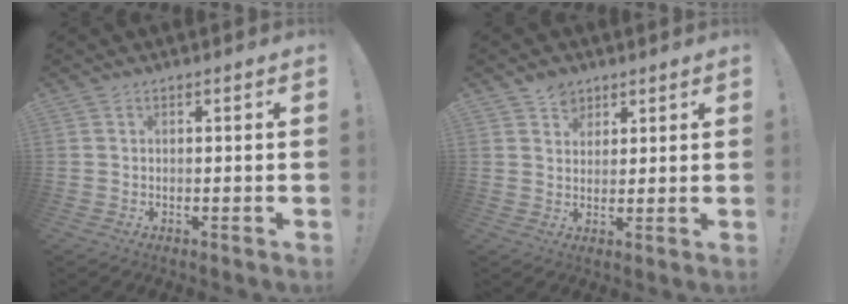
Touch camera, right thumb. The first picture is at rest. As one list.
[{"total": 4.7, "force": [3.2, 3.4, 0.8], "torque": [0.001, -0.019, 0.056]}]